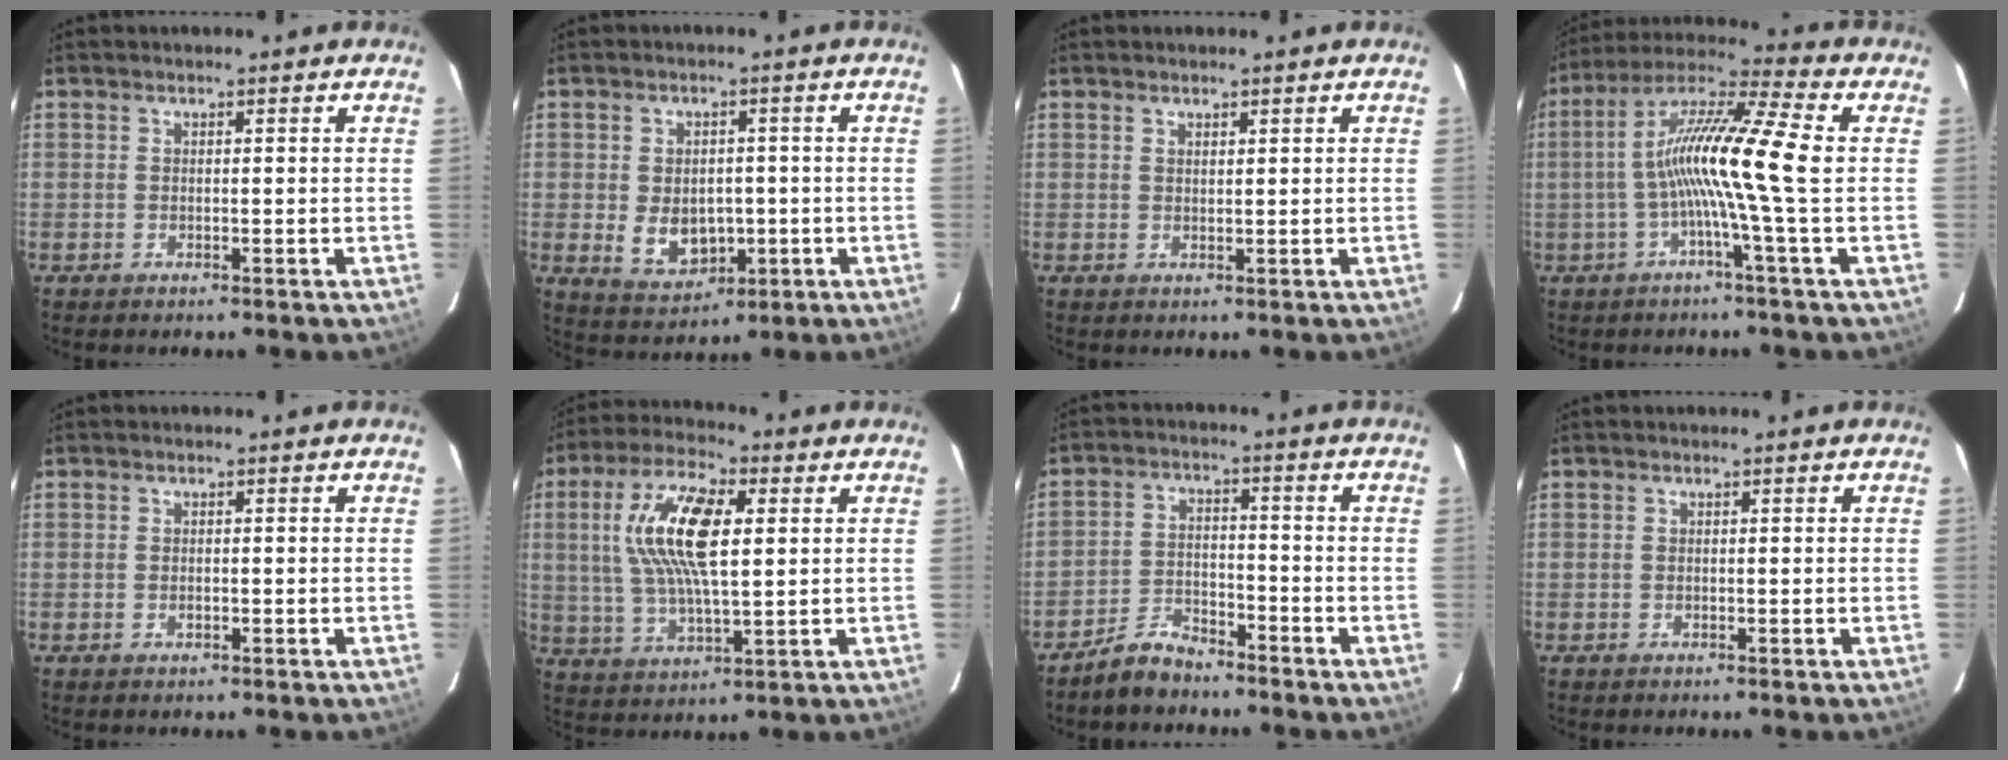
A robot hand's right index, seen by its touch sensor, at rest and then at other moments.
{"total": 8.0, "force": [-1.4, 5.8, 5.3], "torque": [-0.107, -0.010, -0.002]}
{"total": 0.9, "force": [0.8, 0.2, 0.4], "torque": [-0.007, 0.001, 0.014]}
{"total": 13.4, "force": [-1.1, -1.0, 13.3], "torque": [-0.254, 0.018, -0.028]}
{"total": 0.9, "force": [-0.3, 0.6, 0.5], "torque": [-0.009, 0.000, -0.003]}
{"total": 15.0, "force": [3.4, 5.6, 13.6], "torque": [-0.263, 0.015, 0.063]}
{"total": 5.7, "force": [-4.9, 2.4, 1.6], "torque": [-0.045, 0.015, -0.088]}
{"total": 0.0}